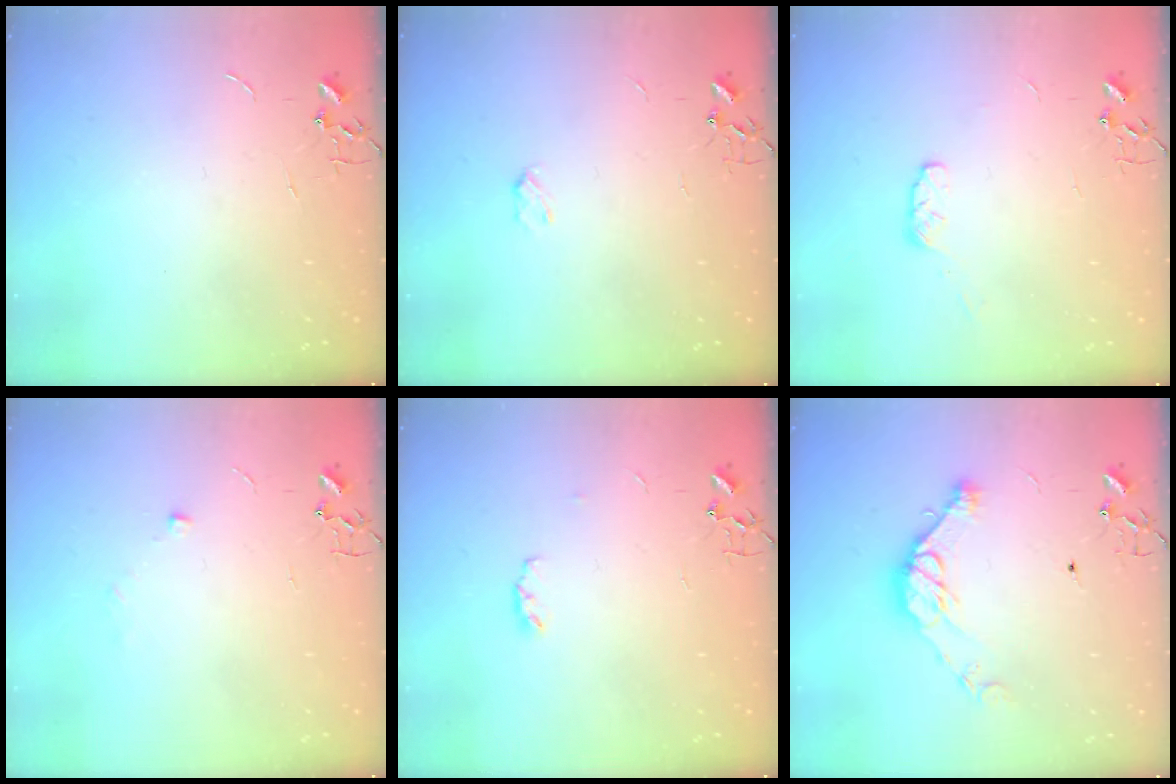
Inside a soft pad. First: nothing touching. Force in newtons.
{"total": 2.8, "press": 2.8, "slide": 0.5}
{"total": 5.0, "press": 4.9, "slide": 0.7}
{"total": 4.3, "press": 4.2, "slide": 1.2}
{"total": 3.7, "press": 3.7, "slide": 0.6}
{"total": 11.8, "press": 11.8, "slide": 0.7}